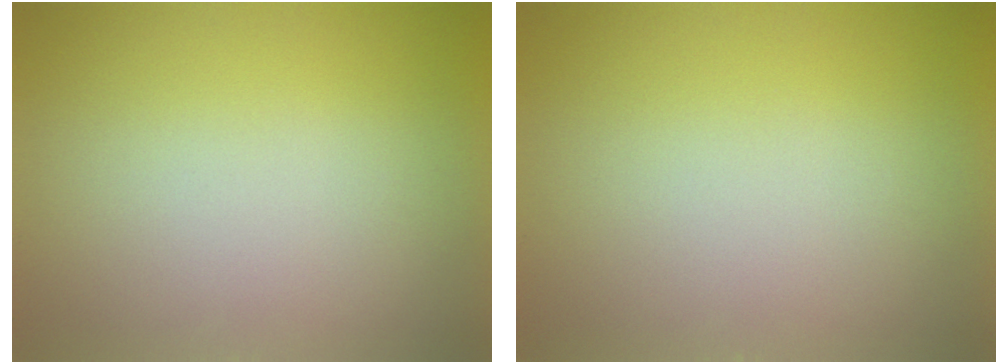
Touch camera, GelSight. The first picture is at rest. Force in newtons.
{"total": 0.0}